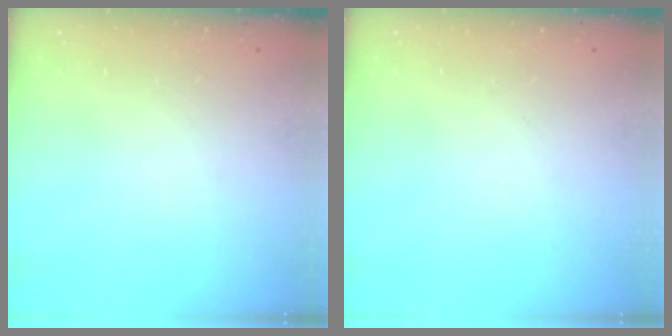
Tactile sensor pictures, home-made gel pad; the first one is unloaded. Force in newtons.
{"total": 0.0}